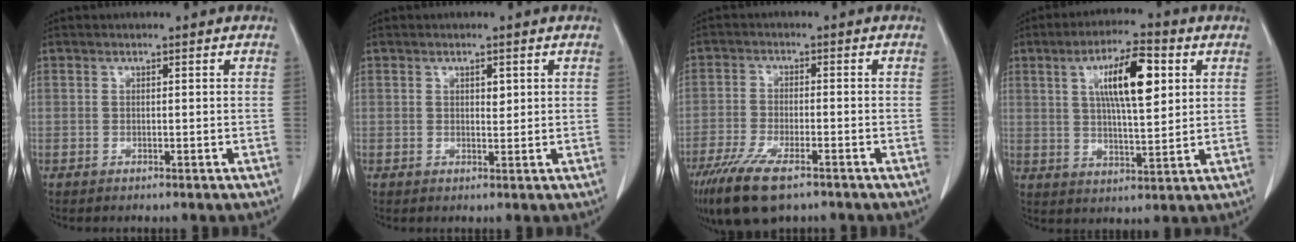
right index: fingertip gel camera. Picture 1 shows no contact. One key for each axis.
{"total": 1.4, "fx": 0.6, "fy": 0.7, "fz": 1.1, "tx": -0.018, "ty": -0.002, "tz": 0.009}
{"total": 10.8, "fx": -7.4, "fy": 3.0, "fz": 7.3, "tx": -0.131, "ty": -0.024, "tz": -0.125}
{"total": 11.3, "fx": 3.6, "fy": 2.6, "fz": 10.4, "tx": -0.181, "ty": 0.011, "tz": 0.061}